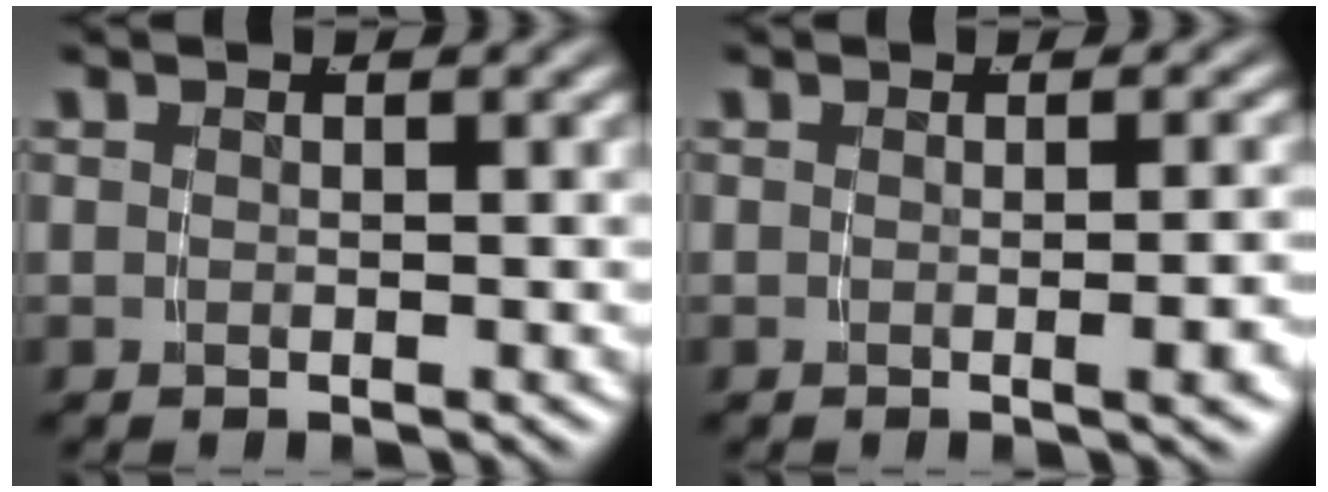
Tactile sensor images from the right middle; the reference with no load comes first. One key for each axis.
{"total": 1.7, "fx": -0.7, "fy": -0.3, "fz": 1.5, "tx": -0.015, "ty": 0.011, "tz": -0.015}